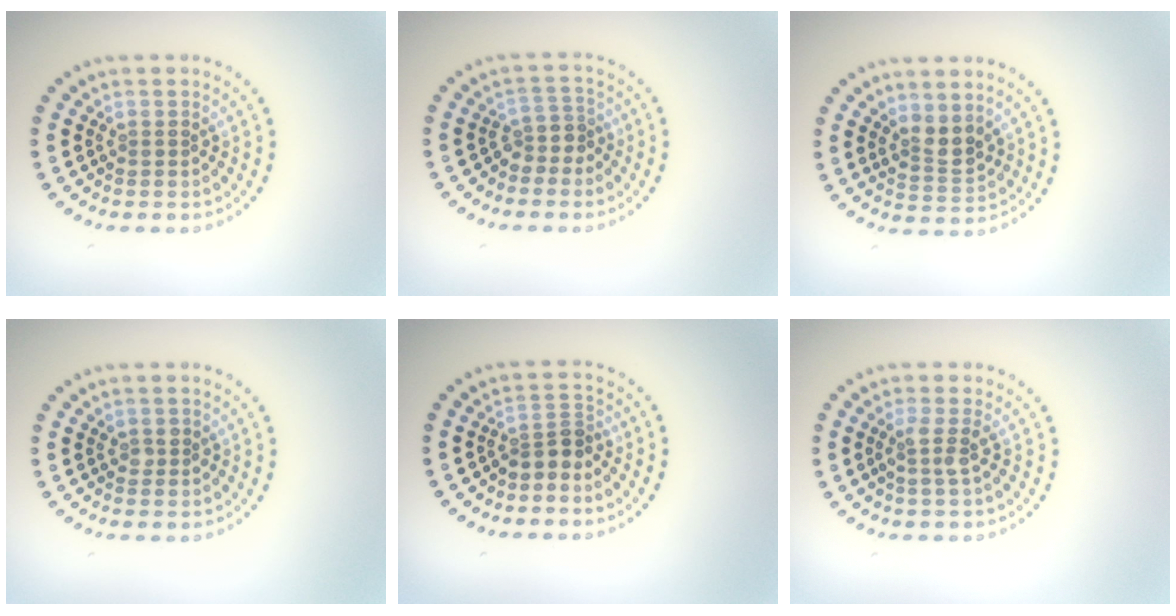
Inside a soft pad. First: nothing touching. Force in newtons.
{"total": 2.3, "press": 1.8, "slide": 1.5}
{"total": 2.6, "press": 2.4, "slide": 1.1}
{"total": 1.0, "press": 1.0, "slide": 0.2}
{"total": 2.3, "press": 1.8, "slide": 1.5}
{"total": 1.8, "press": 1.3, "slide": 1.2}